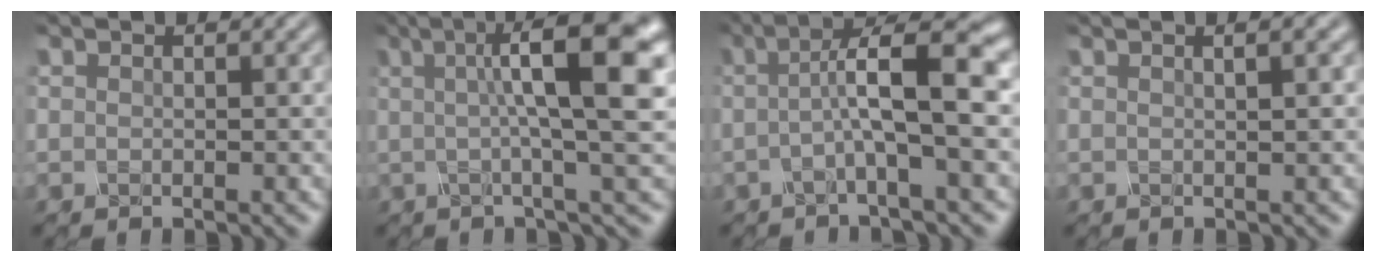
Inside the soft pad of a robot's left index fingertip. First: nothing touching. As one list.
[{"total": 10.0, "force": [1.8, 2.0, 9.6], "torque": [-0.107, 0.019, 0.019]}, {"total": 6.5, "force": [-0.1, 1.3, 6.3], "torque": [-0.100, 0.013, -0.008]}, {"total": 4.3, "force": [1.8, 2.0, 3.3], "torque": [-0.014, 0.027, -0.003]}]